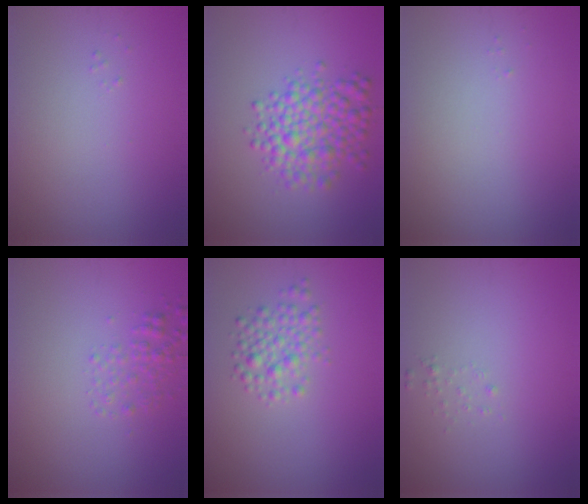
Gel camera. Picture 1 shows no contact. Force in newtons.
{"total": 5.4, "press": 5.4, "slide": 0.1}
{"total": 0.0}
{"total": 1.8, "press": 1.8, "slide": 0.1}
{"total": 2.7, "press": 2.7, "slide": 0.1}
{"total": 0.6, "press": 0.6, "slide": 0.1}